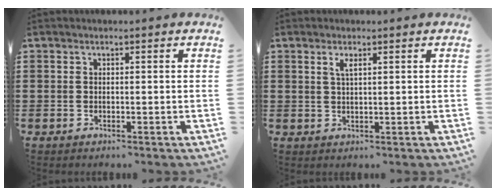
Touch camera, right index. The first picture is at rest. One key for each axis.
{"total": 1.8, "fx": 0.9, "fy": 0.5, "fz": 1.5, "tx": -0.031, "ty": 0.003, "tz": 0.015}